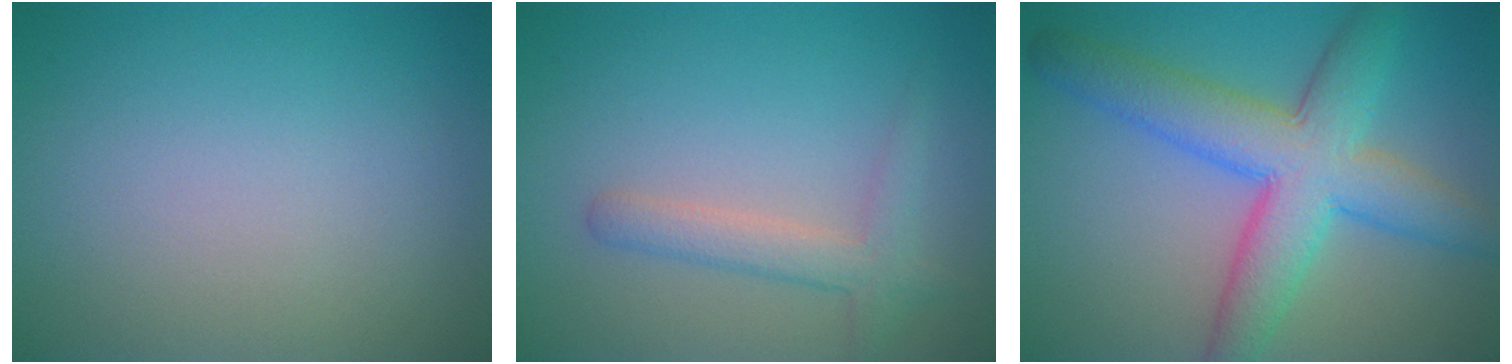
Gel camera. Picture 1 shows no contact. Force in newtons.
{"total": 2.6, "press": 2.6, "slide": 0.2}
{"total": 8.3, "press": 8.3, "slide": 0.2}